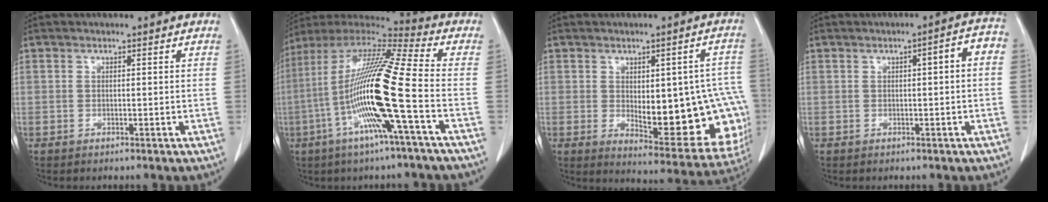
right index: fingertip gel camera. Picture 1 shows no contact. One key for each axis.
{"total": 19.5, "fx": -4.6, "fy": -0.3, "fz": 18.9, "tx": -0.373, "ty": -0.005, "tz": -0.100}
{"total": 19.1, "fx": -2.1, "fy": 7.2, "fz": 17.6, "tx": -0.158, "ty": 0.016, "tz": 0.005}
{"total": 3.8, "fx": 0.2, "fy": 0.7, "fz": 3.7, "tx": -0.044, "ty": 0.017, "tz": -0.003}